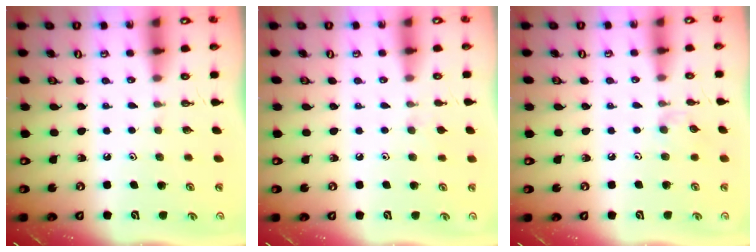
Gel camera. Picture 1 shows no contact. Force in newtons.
{"total": 4.0, "press": 4.0, "slide": 0.5}
{"total": 4.1, "press": 4.0, "slide": 0.6}